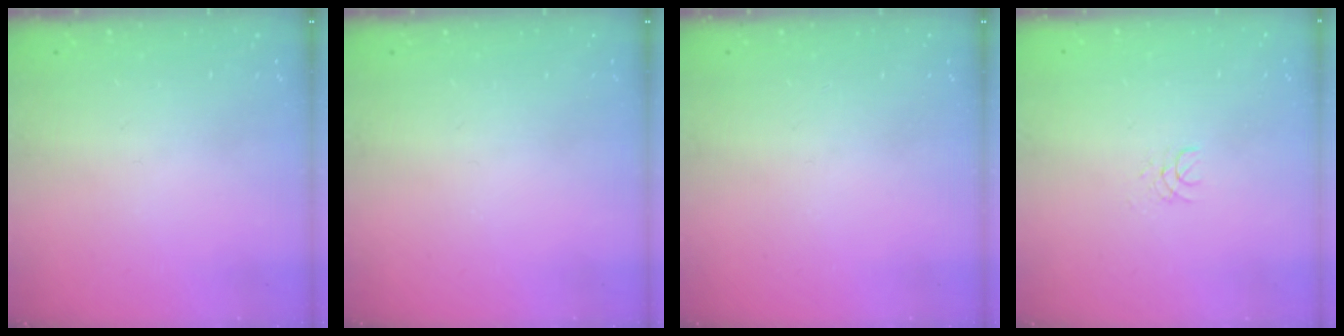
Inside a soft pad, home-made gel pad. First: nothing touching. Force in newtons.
{"total": 0.0}
{"total": 0.0}
{"total": 1.3, "press": 1.3, "slide": 0.1}